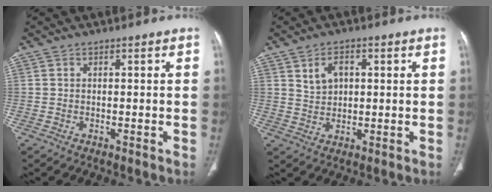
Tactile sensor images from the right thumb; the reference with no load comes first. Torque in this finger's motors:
{"motor_torque": [-0.43, 0.34, 0.13, 0.15, 0.03]}